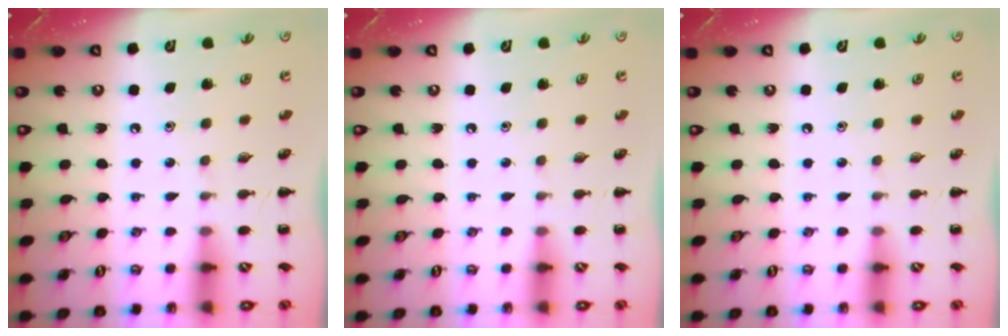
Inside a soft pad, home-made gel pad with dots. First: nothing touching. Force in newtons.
{"total": 0.0}
{"total": 0.0}